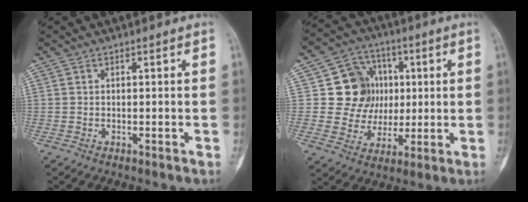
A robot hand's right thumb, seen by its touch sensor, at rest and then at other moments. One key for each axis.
{"total": 12.6, "fx": 2.2, "fy": 11.4, "fz": 4.8, "tx": -0.018, "ty": 0.007, "tz": 0.042}